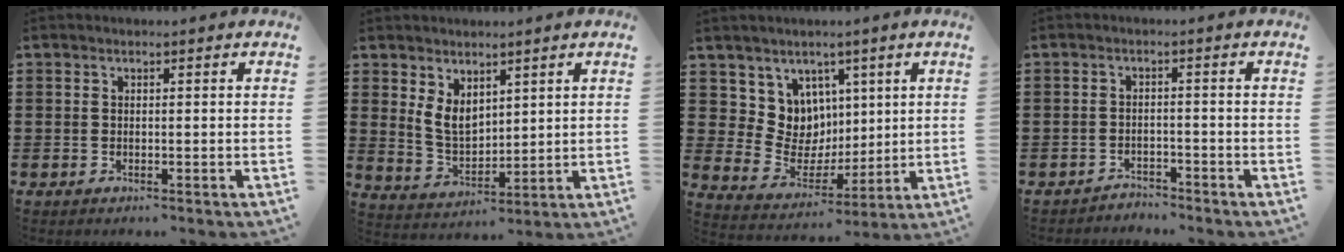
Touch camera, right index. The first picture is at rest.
{"total": 5.6, "force": [2.9, 3.5, 3.3], "torque": [-0.083, -0.001, 0.054]}
{"total": 8.3, "force": [3.1, 7.6, 0.9], "torque": [-0.051, -0.035, 0.066]}
{"total": 2.2, "force": [-2.2, 0.3, -0.2], "torque": [-0.005, 0.003, -0.050]}